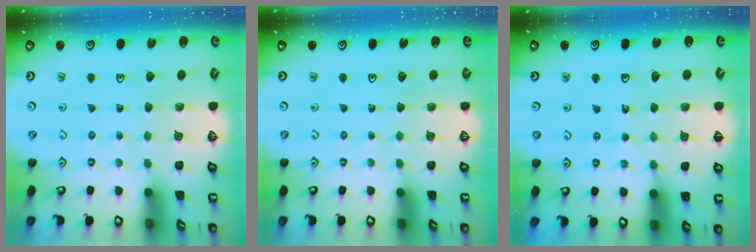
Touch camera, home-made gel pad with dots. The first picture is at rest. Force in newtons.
{"total": 0.0}
{"total": 3.8, "press": 3.5, "slide": 1.6}